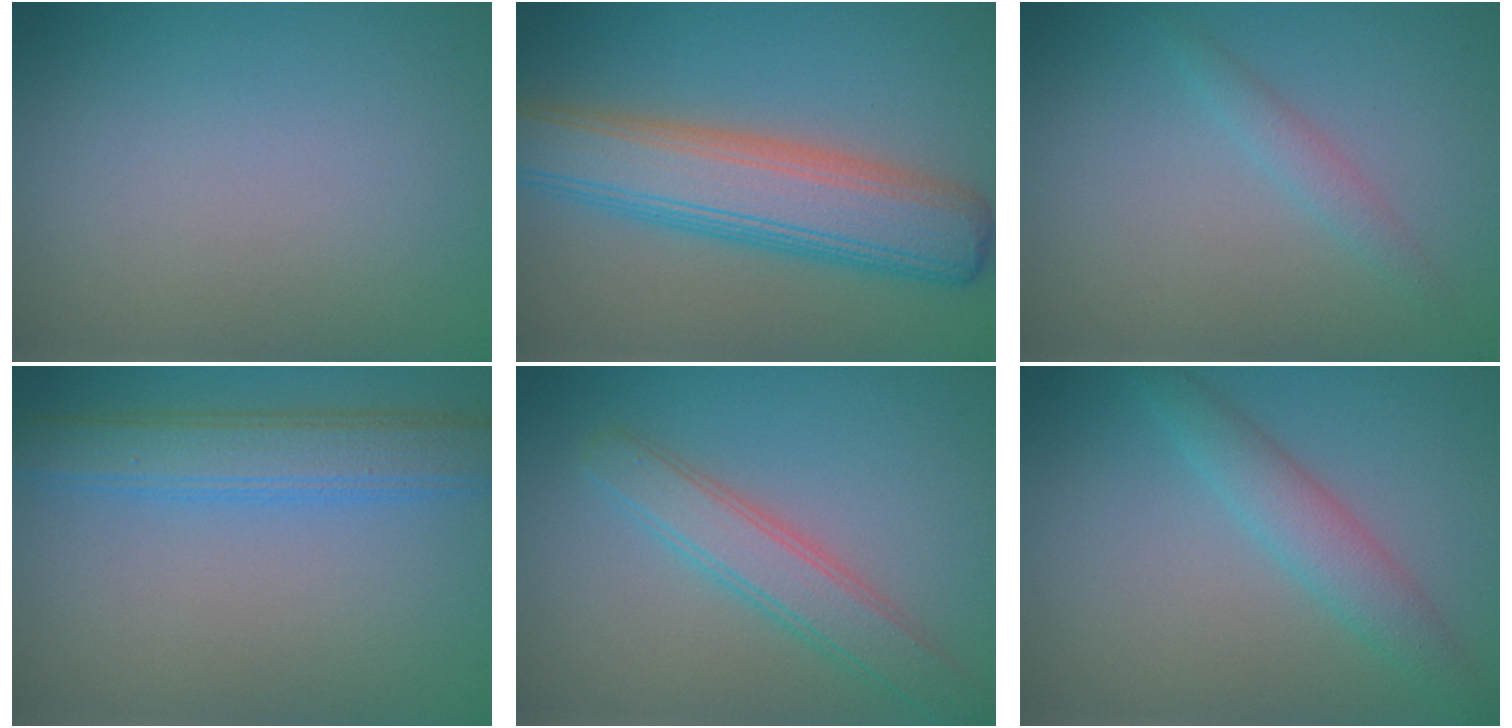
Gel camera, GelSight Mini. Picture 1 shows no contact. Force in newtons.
{"total": 8.2, "press": 8.2, "slide": 0.3}
{"total": 1.1, "press": 1.1, "slide": 0.1}
{"total": 4.5, "press": 4.5, "slide": 0.2}
{"total": 3.7, "press": 3.7, "slide": 0.2}
{"total": 3.0, "press": 3.0, "slide": 0.1}